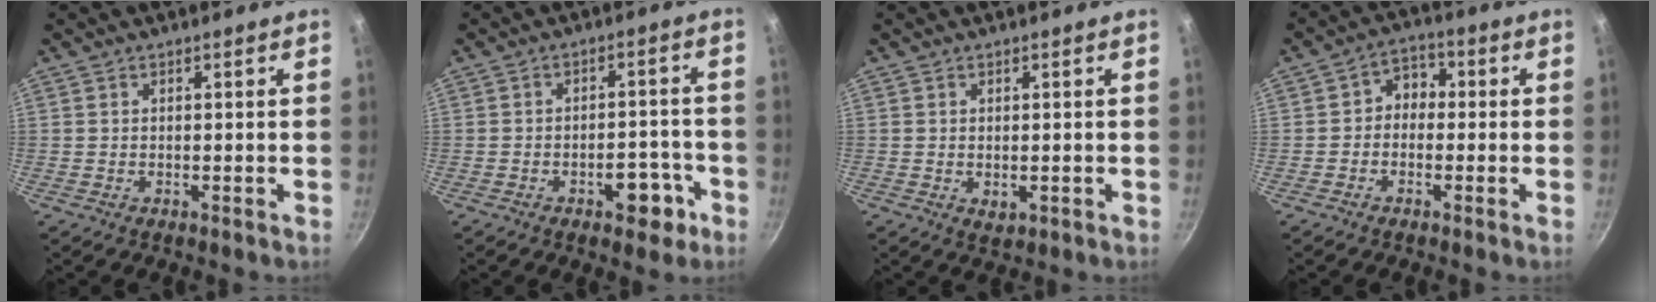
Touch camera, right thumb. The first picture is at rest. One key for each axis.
{"total": 6.9, "fx": -3.5, "fy": 3.6, "fz": 4.7, "tx": -0.036, "ty": 0.029, "tz": -0.040}
{"total": 1.8, "fx": -0.1, "fy": 1.2, "fz": 1.4, "tx": -0.021, "ty": -0.004, "tz": 0.000}
{"total": 4.9, "fx": -0.5, "fy": 4.0, "fz": 2.7, "tx": -0.009, "ty": 0.020, "tz": -0.023}